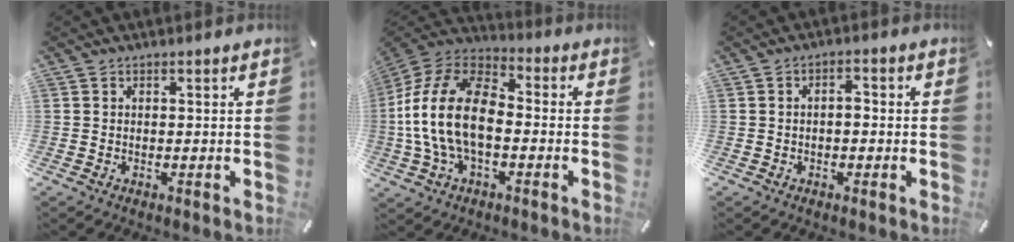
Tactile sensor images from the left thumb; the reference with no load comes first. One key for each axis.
{"total": 18.0, "fx": -3.4, "fy": 10.8, "fz": 14.1, "tx": -0.296, "ty": 0.025, "tz": -0.061}
{"total": 2.5, "fx": -0.6, "fy": 1.4, "fz": 2.0, "tx": -0.038, "ty": 0.009, "tz": -0.013}